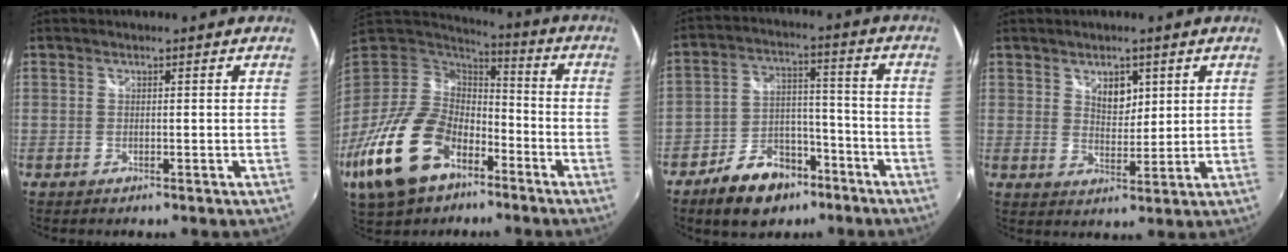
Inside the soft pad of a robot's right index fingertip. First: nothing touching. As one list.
[{"total": 23.6, "force": [-12.1, 14.4, 14.3], "torque": [-0.331, -0.026, -0.216]}, {"total": 12.1, "force": [-8.0, 7.1, 5.6], "torque": [-0.117, 0.021, -0.121]}, {"total": 4.7, "force": [2.3, 3.0, 2.9], "torque": [-0.039, 0.001, 0.040]}]